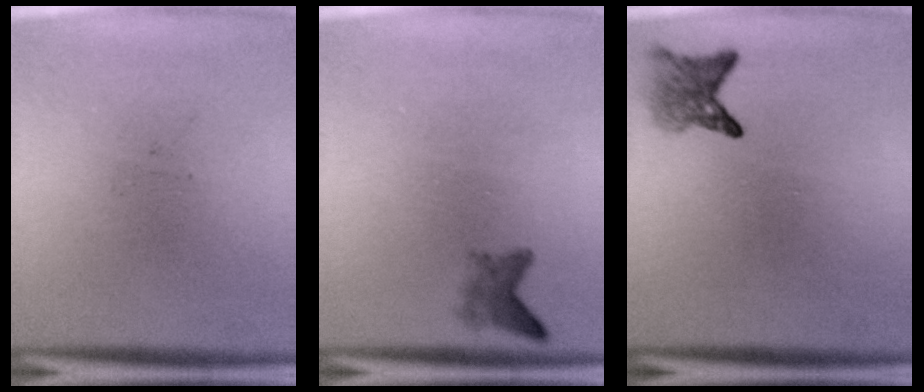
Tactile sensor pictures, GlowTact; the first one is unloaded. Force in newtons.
{"total": 1.7}
{"total": 2.7}